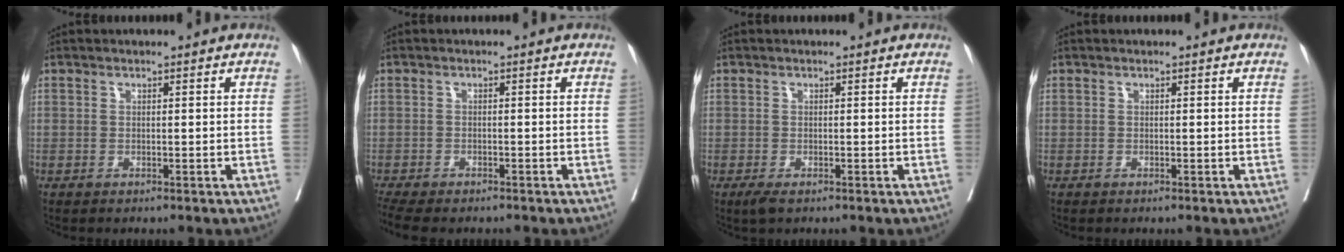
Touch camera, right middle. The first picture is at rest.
{"total": 7.5, "force": [-6.1, 2.4, 3.6], "torque": [-0.066, -0.008, -0.095]}
{"total": 1.9, "force": [-1.2, 0.6, 1.3], "torque": [-0.028, -0.007, -0.019]}
{"total": 0.0}